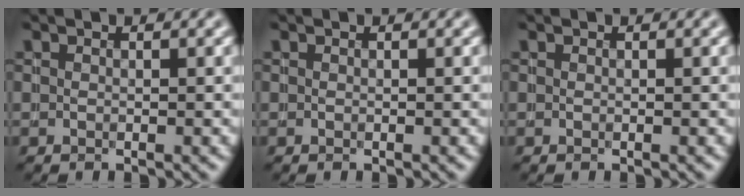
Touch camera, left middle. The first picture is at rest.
{"total": 0.0}
{"total": 0.0}